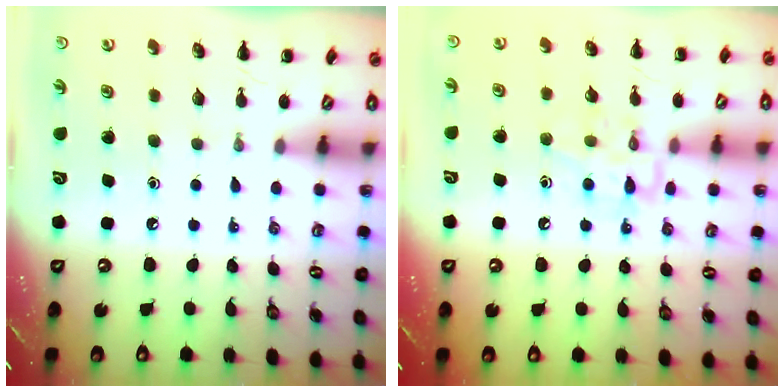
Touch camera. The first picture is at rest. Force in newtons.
{"total": 10.0, "press": 10.0, "slide": 0.4}